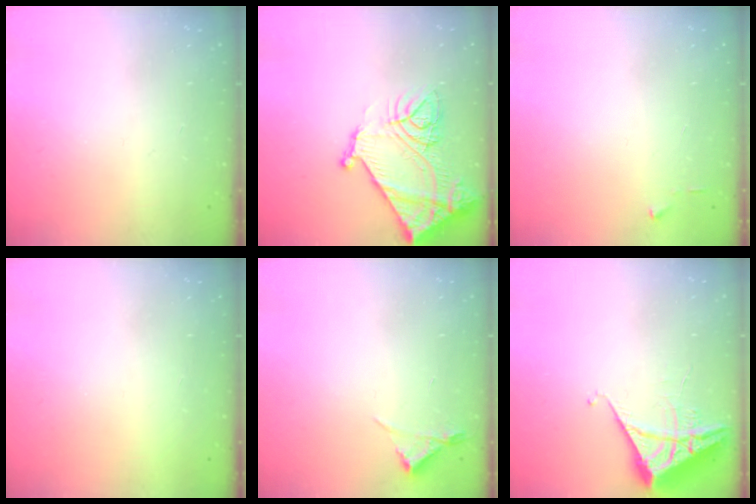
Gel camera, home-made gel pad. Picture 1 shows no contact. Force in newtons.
{"total": 19.9, "press": 19.8, "slide": 2.1}
{"total": 3.0, "press": 2.9, "slide": 0.4}
{"total": 1.5, "press": 1.5, "slide": 0.1}
{"total": 3.0, "press": 2.9, "slide": 0.5}
{"total": 6.1, "press": 6.1, "slide": 0.3}